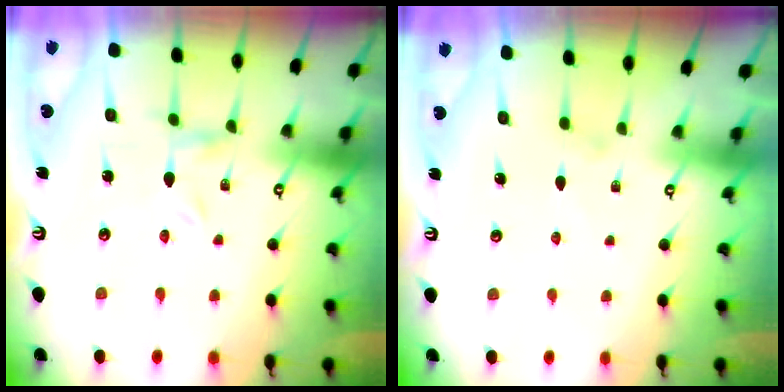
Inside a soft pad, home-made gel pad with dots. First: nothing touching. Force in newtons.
{"total": 0.0}